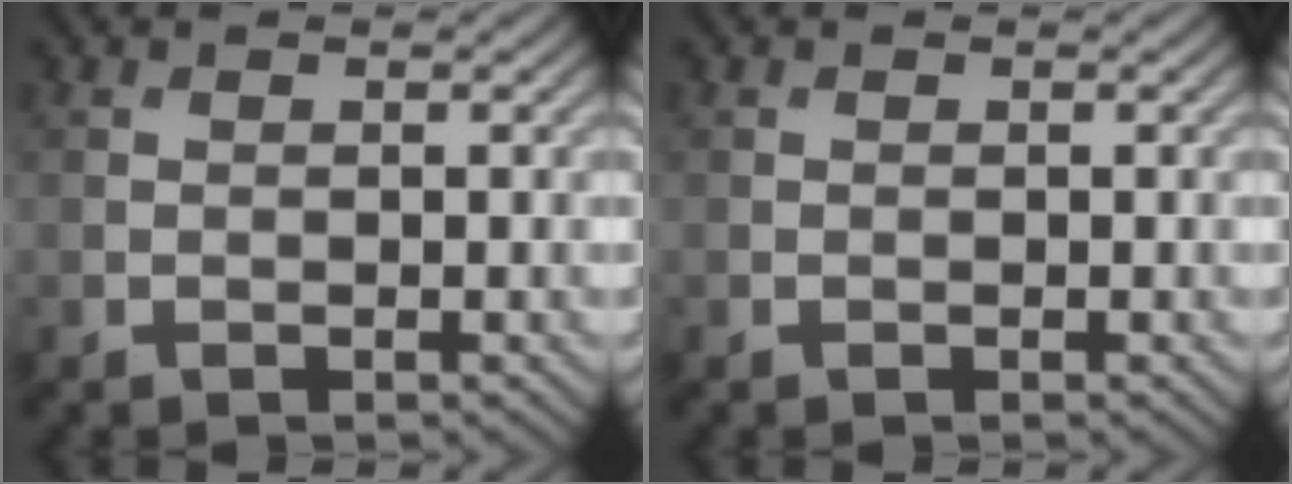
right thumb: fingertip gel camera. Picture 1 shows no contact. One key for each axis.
{"total": 0.0}